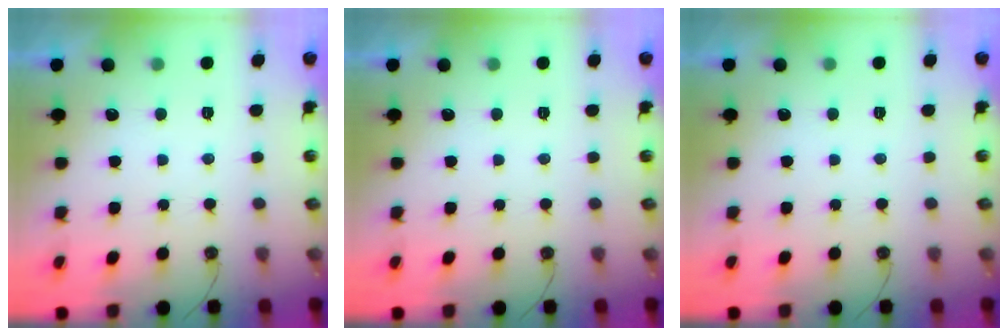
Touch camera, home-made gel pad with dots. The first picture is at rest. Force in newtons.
{"total": 0.0}
{"total": 0.0}